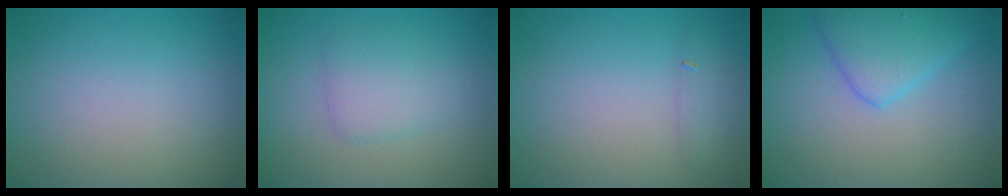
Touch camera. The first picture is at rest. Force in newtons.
{"total": 2.7, "press": 2.7, "slide": 0.1}
{"total": 1.3, "press": 1.3, "slide": 0.0}
{"total": 3.9, "press": 3.9, "slide": 0.2}